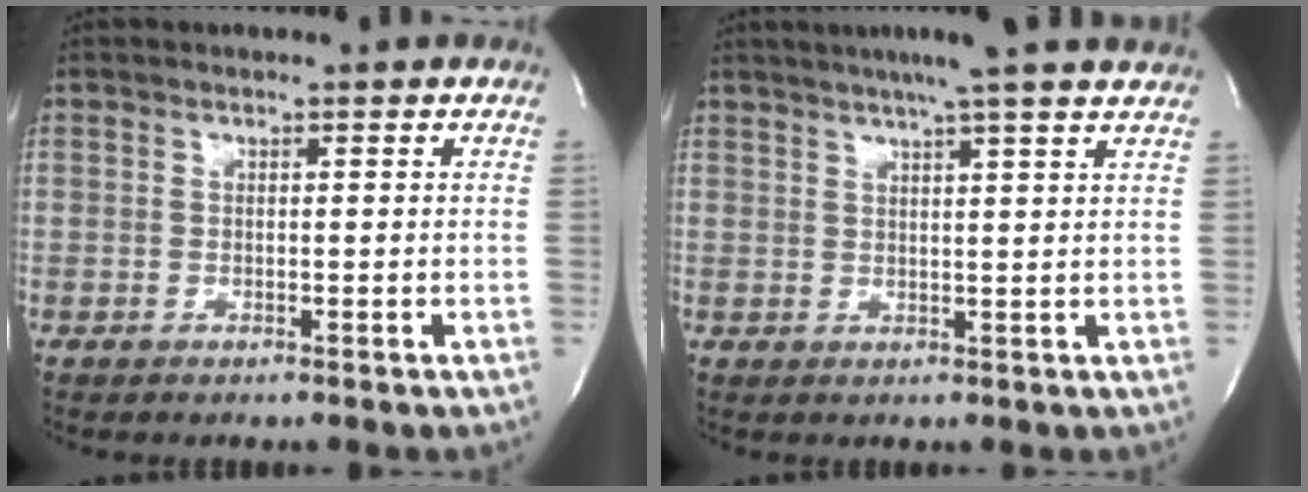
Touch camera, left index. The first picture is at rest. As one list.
[{"total": 11.0, "force": [9.2, -0.5, 6.1], "torque": [-0.097, 0.021, 0.105]}]